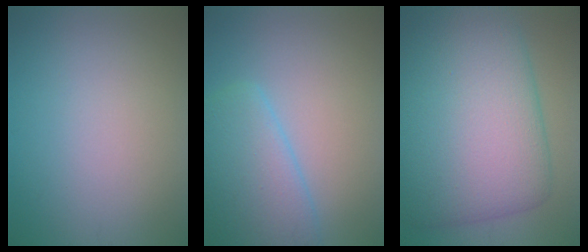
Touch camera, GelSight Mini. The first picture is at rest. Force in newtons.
{"total": 5.2, "press": 5.2, "slide": 0.3}
{"total": 13.2, "press": 13.2, "slide": 0.3}